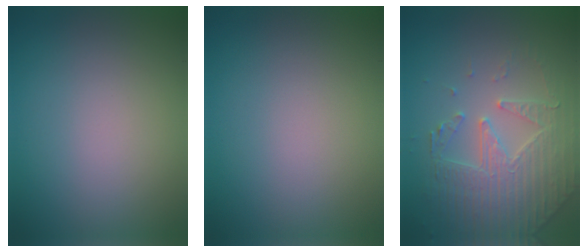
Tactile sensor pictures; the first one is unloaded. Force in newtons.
{"total": 0.0}
{"total": 4.4, "press": 4.2, "slide": 1.2}